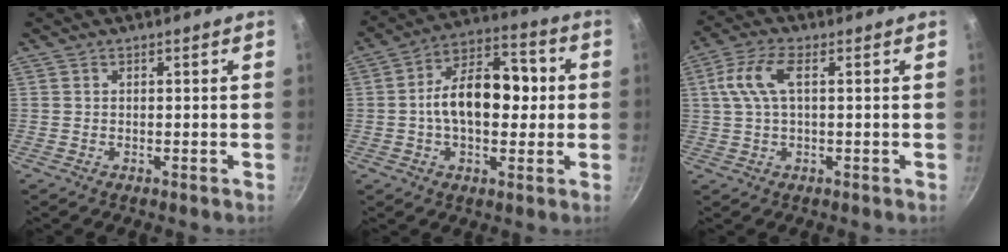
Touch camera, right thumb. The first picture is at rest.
{"total": 15.9, "force": [0.4, 9.2, 12.9], "torque": [-0.184, 0.034, -0.004]}
{"total": 7.4, "force": [1.6, 3.3, 6.4], "torque": [-0.151, 0.022, 0.029]}